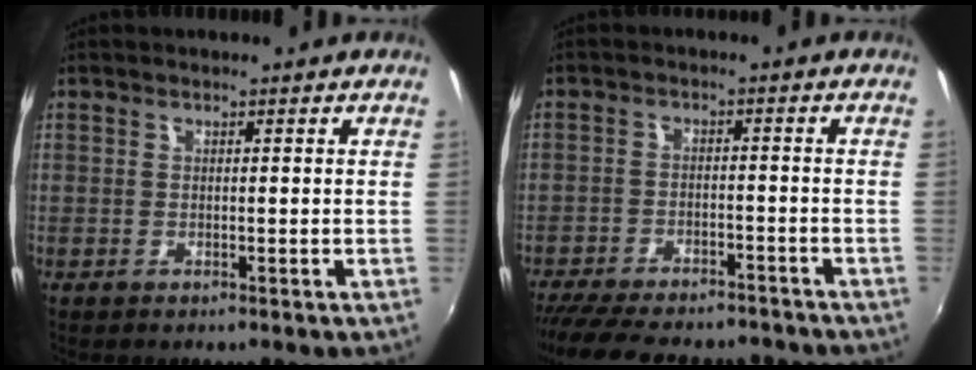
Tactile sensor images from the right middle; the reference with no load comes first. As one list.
[{"total": 16.9, "force": [-14.4, 5.4, 7.2], "torque": [-0.159, -0.021, -0.208]}]